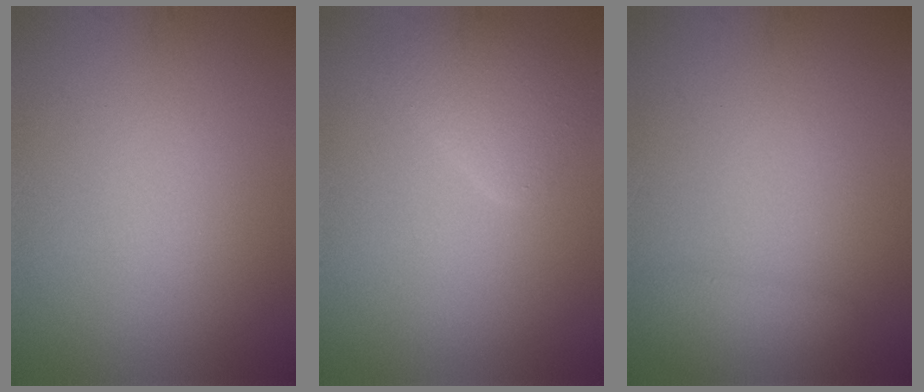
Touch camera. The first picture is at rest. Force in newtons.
{"total": 3.0, "press": 3.0, "slide": 0.2}
{"total": 1.7, "press": 1.6, "slide": 0.2}